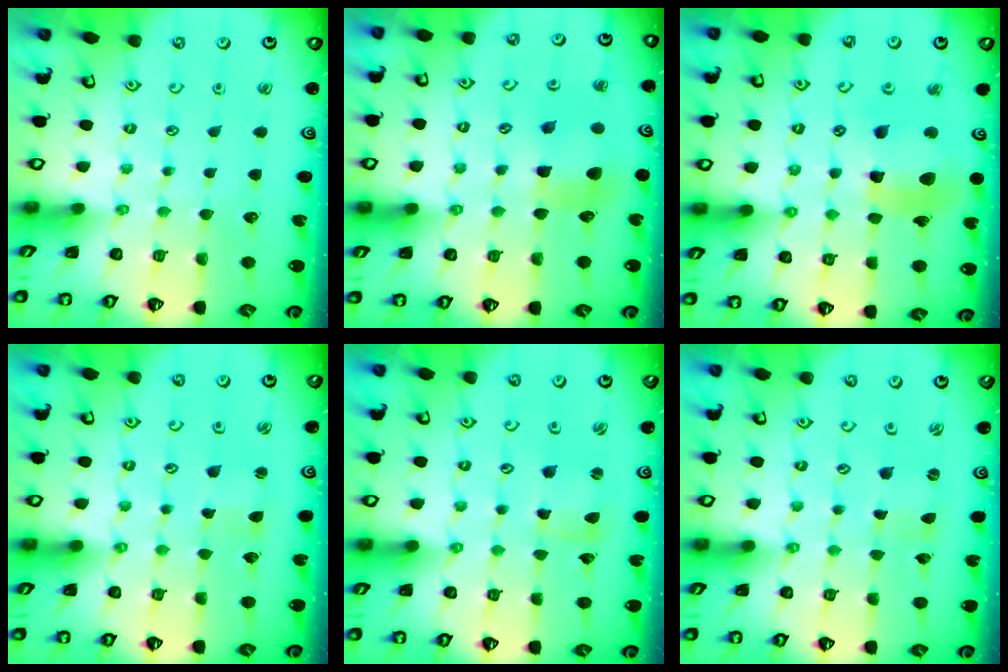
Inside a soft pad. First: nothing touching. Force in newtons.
{"total": 6.2, "press": 6.1, "slide": 0.5}
{"total": 15.1, "press": 15.0, "slide": 2.0}
{"total": 2.1, "press": 2.1, "slide": 0.2}
{"total": 2.5, "press": 2.5, "slide": 0.3}
{"total": 0.0}